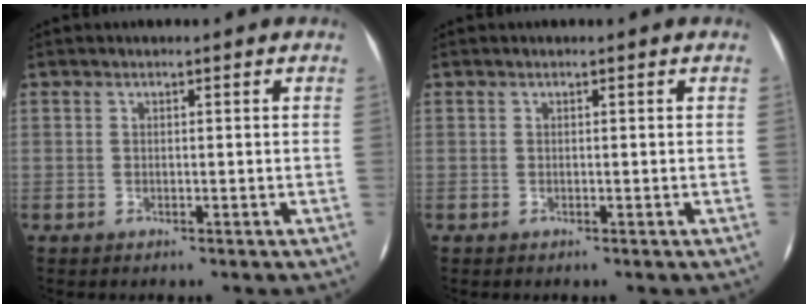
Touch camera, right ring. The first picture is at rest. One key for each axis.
{"total": 0.0}